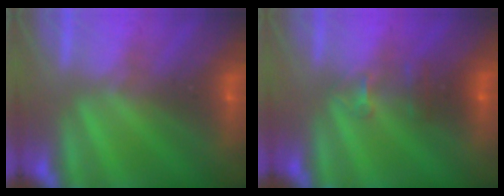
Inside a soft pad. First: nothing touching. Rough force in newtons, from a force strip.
{"total": 2.9}